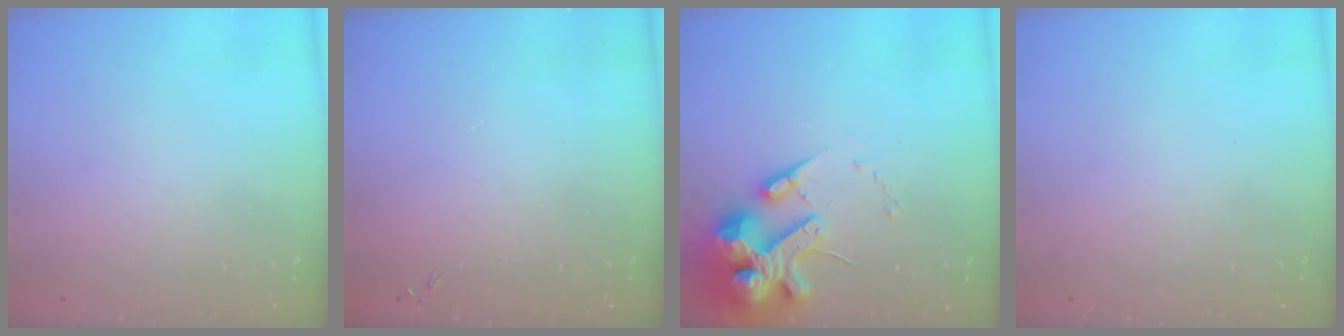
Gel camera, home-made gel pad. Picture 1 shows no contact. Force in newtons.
{"total": 0.0}
{"total": 18.7, "press": 18.5, "slide": 3.0}
{"total": 0.0}